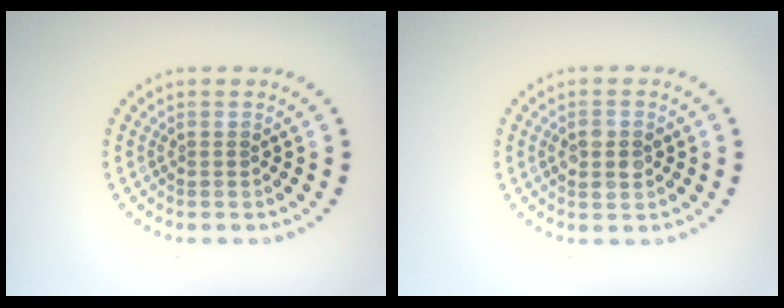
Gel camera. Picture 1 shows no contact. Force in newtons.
{"total": 2.7, "press": 2.7, "slide": 0.1}